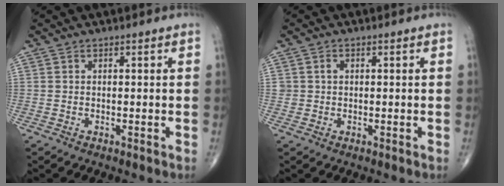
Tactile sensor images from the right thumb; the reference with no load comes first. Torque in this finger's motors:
{"motor_torque": [0.36, 0.30, 0.12, -0.16, -0.07]}